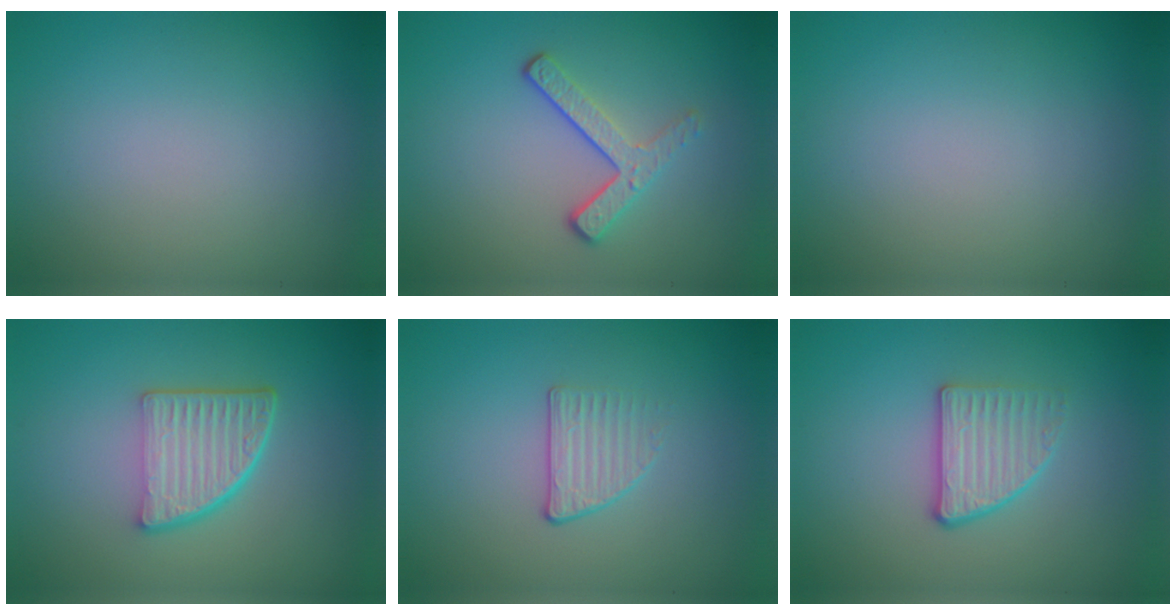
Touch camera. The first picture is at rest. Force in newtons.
{"total": 3.0, "press": 2.2, "slide": 2.1}
{"total": 0.0}
{"total": 5.6, "press": 3.8, "slide": 4.1}
{"total": 1.6, "press": 1.1, "slide": 1.1}
{"total": 2.7, "press": 2.4, "slide": 1.2}